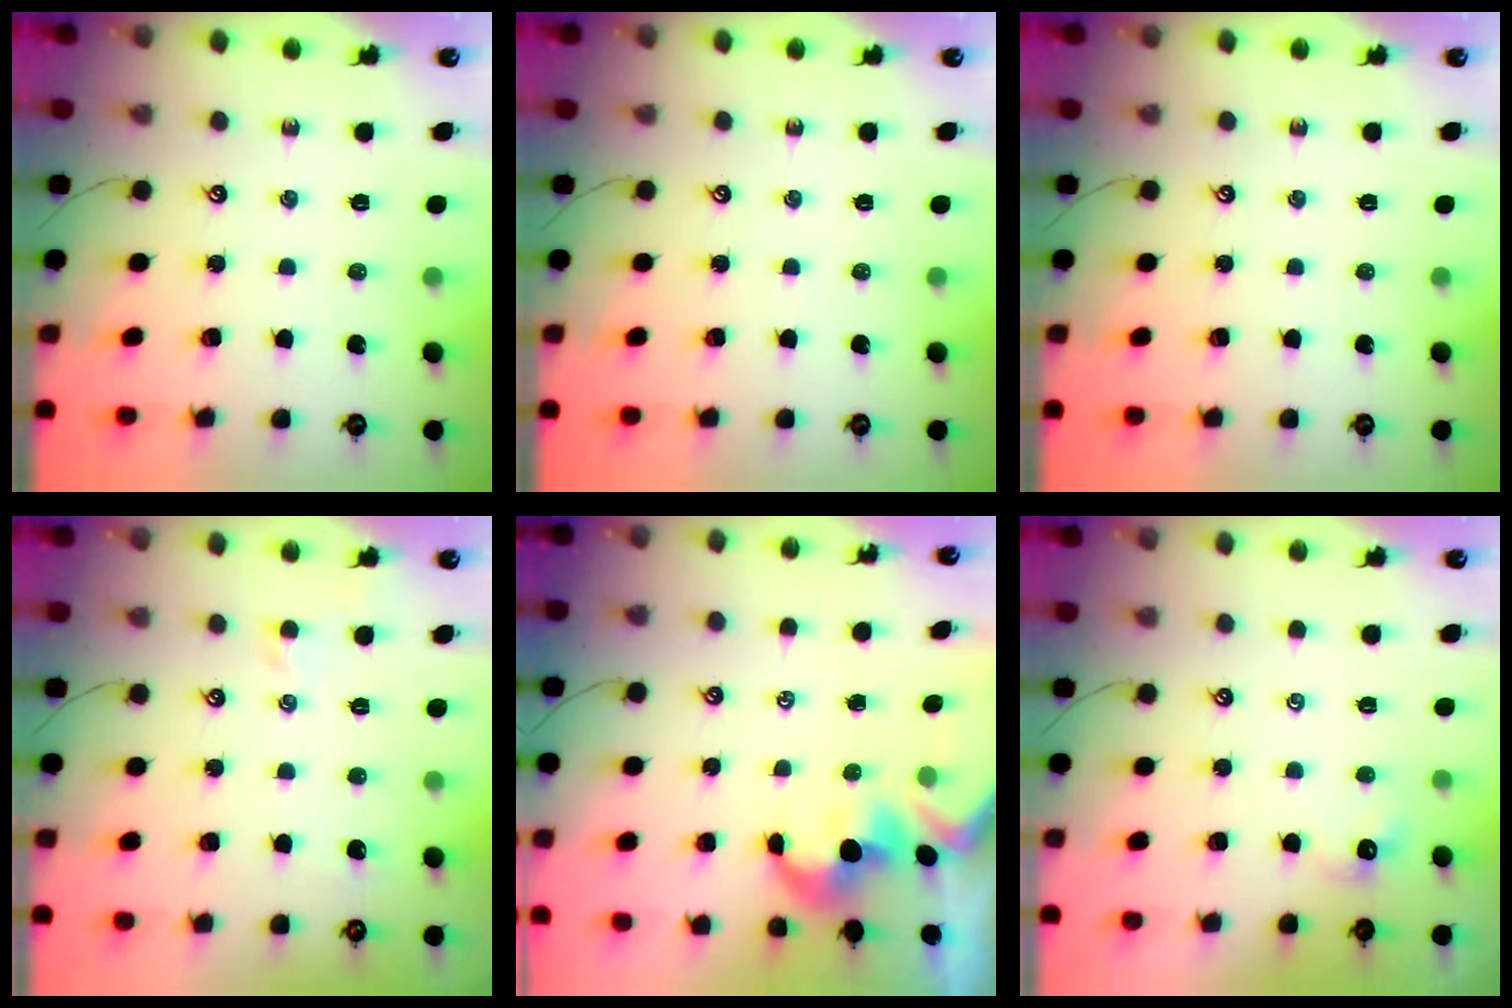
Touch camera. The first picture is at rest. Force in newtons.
{"total": 0.0}
{"total": 0.0}
{"total": 0.7, "press": 0.4, "slide": 0.5}
{"total": 2.1, "press": 1.9, "slide": 0.8}
{"total": 0.7, "press": 0.3, "slide": 0.6}